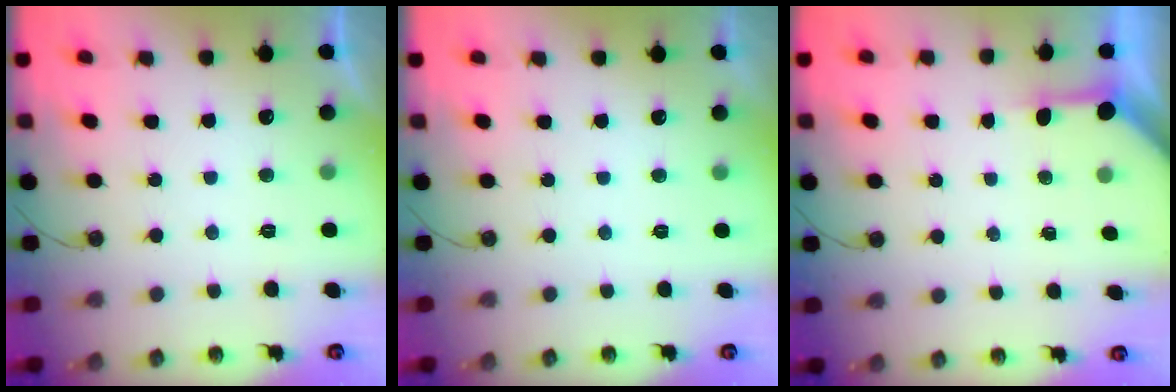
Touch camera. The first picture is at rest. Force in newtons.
{"total": 0.0}
{"total": 3.5, "press": 3.5, "slide": 0.3}